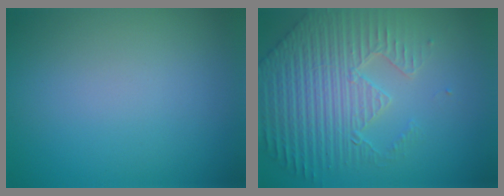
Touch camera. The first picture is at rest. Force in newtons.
{"total": 6.7, "press": 5.3, "slide": 4.2}